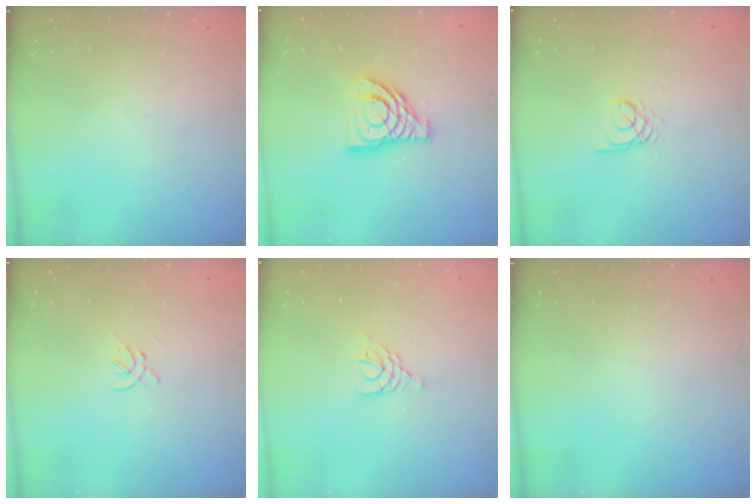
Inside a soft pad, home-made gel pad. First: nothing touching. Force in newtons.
{"total": 12.5, "press": 12.4, "slide": 1.5}
{"total": 2.3, "press": 2.3, "slide": 0.2}
{"total": 1.4, "press": 1.3, "slide": 0.5}
{"total": 3.1, "press": 3.0, "slide": 0.5}
{"total": 0.0}